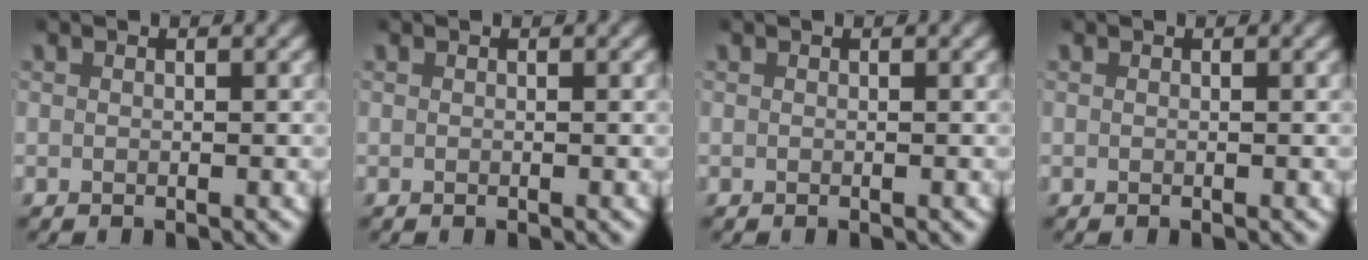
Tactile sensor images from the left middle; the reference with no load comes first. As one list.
[{"total": 0.0}, {"total": 0.0}, {"total": 0.0}]